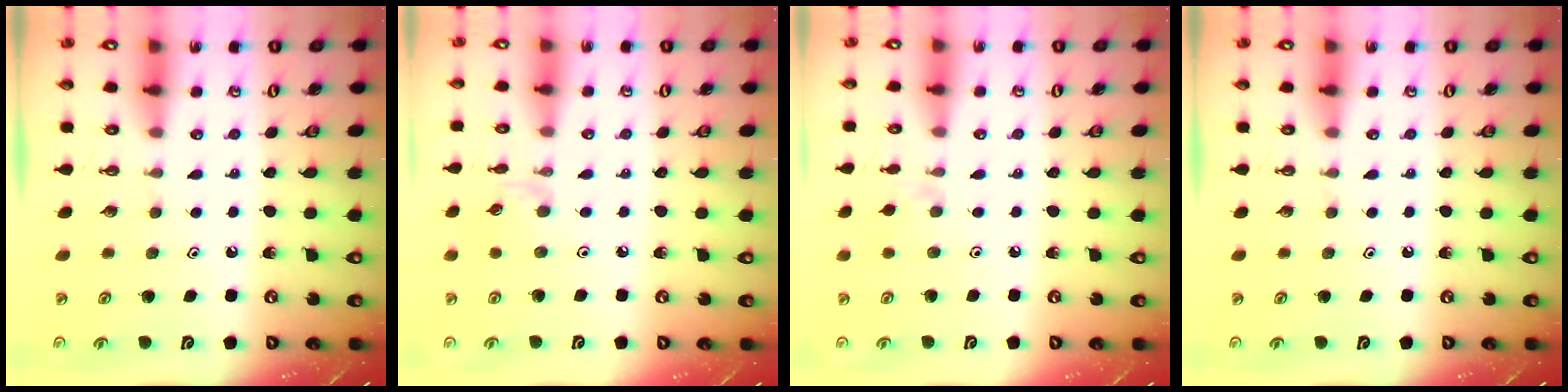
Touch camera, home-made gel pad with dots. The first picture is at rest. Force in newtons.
{"total": 2.0, "press": 1.9, "slide": 0.4}
{"total": 1.2, "press": 1.1, "slide": 0.4}
{"total": 0.0}